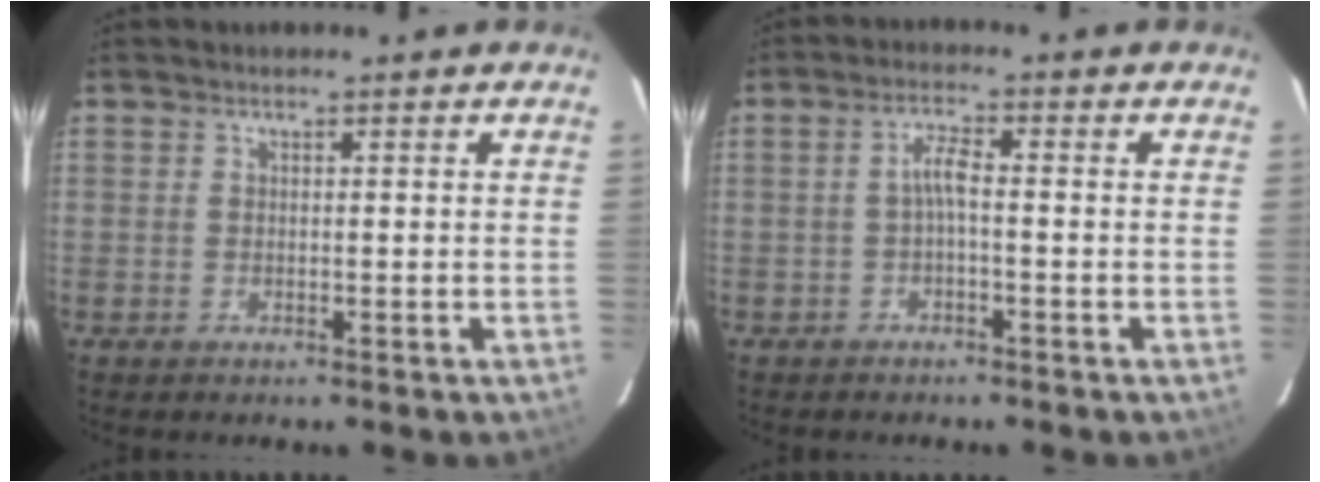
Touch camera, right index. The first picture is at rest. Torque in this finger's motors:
{"motor_torque": [0.40, -0.11, 0.33, 0.06]}